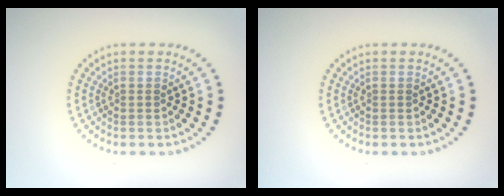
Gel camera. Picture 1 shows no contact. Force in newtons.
{"total": 0.0}